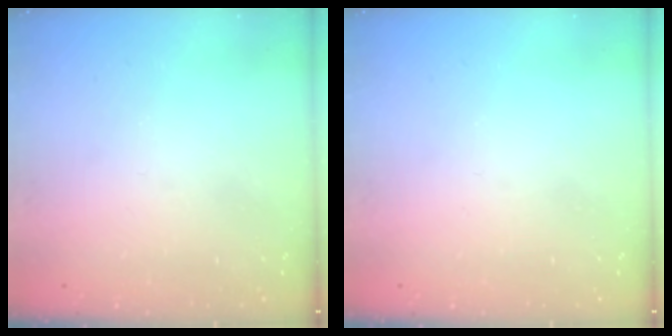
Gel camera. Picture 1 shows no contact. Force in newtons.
{"total": 0.0}